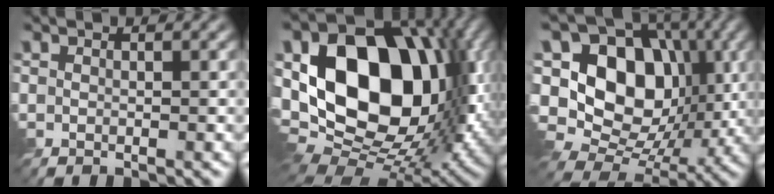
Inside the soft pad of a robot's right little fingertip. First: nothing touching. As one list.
[{"total": 17.5, "force": [2.2, 12.0, 12.5], "torque": [-0.247, -0.010, 0.041]}, {"total": 14.2, "force": [2.2, 10.8, 9.0], "torque": [-0.160, 0.018, 0.028]}]